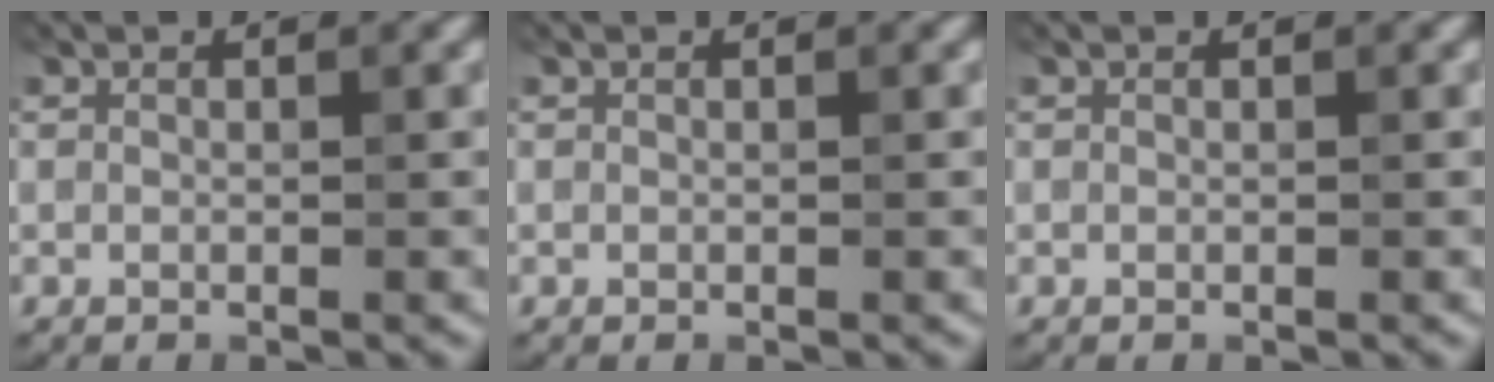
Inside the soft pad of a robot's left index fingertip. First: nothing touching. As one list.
[{"total": 0.0}, {"total": 0.0}]